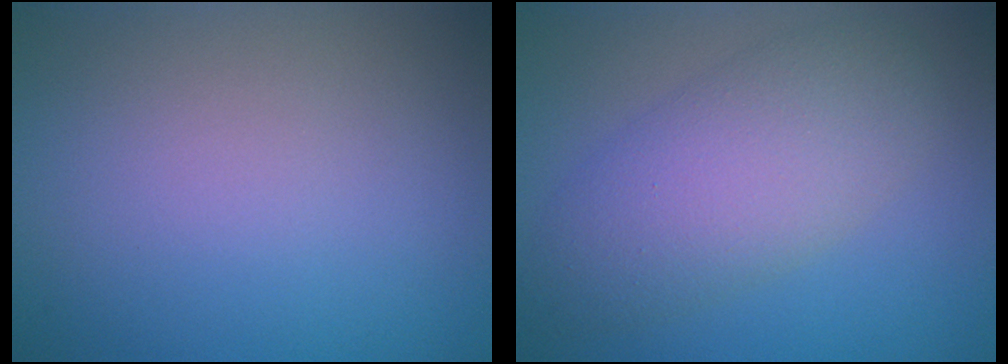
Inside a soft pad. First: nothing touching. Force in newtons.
{"total": 6.1, "press": 6.1, "slide": 0.2}